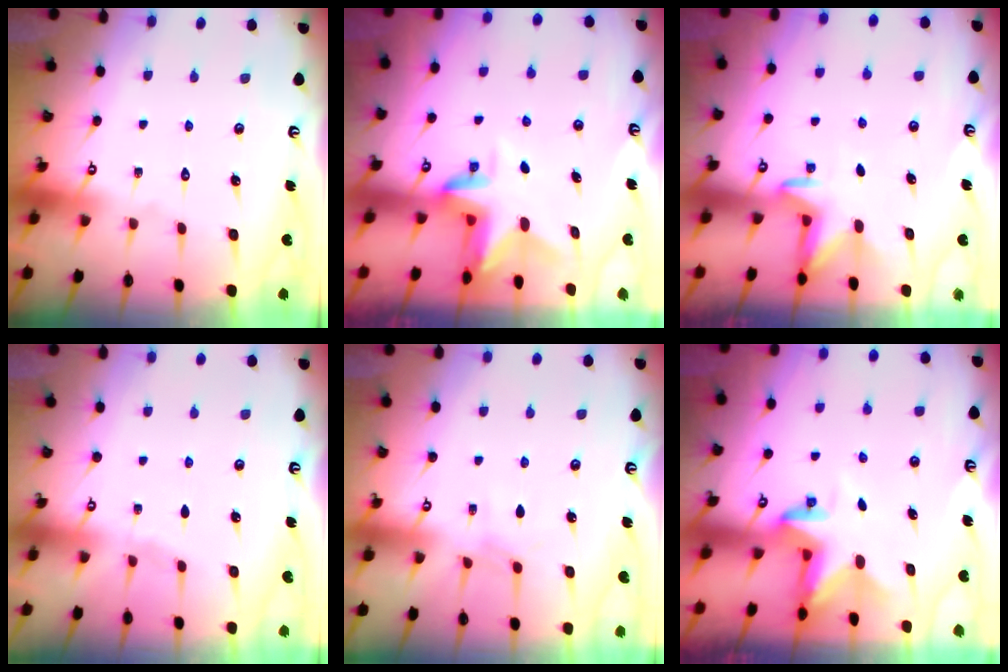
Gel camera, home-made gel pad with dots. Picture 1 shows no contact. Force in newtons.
{"total": 3.5, "press": 3.5, "slide": 0.3}
{"total": 3.0, "press": 3.0, "slide": 0.4}
{"total": 3.5, "press": 2.8, "slide": 2.2}
{"total": 4.6, "press": 4.6, "slide": 0.3}
{"total": 2.8, "press": 2.8, "slide": 0.2}